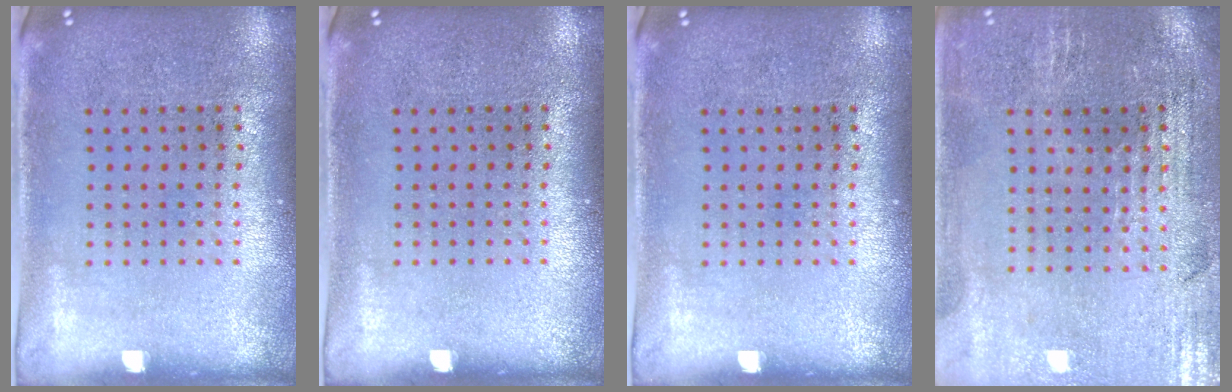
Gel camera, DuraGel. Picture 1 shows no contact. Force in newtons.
{"total": 0.0}
{"total": 0.0}
{"total": 0.9, "press": 0.8, "slide": 0.4}